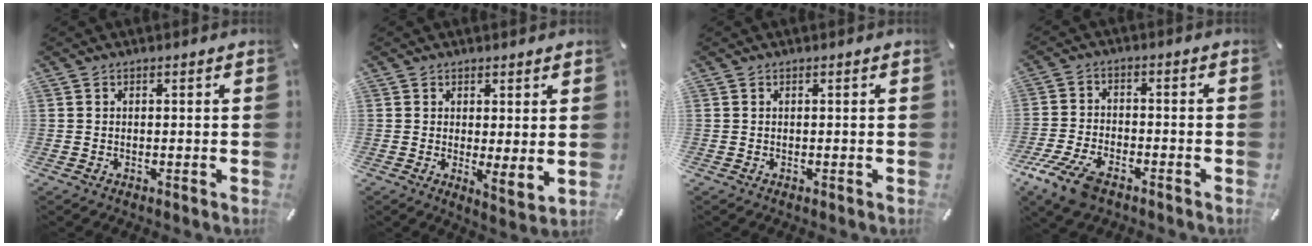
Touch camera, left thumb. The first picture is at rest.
{"total": 3.3, "force": [1.8, 1.3, 2.4], "torque": [-0.031, -0.021, 0.033]}
{"total": 0.0}
{"total": 9.1, "force": [-6.0, 4.4, 5.3], "torque": [-0.124, 0.019, -0.116]}